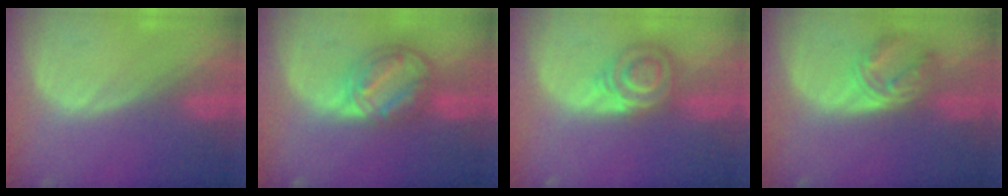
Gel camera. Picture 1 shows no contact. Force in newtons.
{"total": 8.1, "press": 7.0, "slide": 4.1}
{"total": 5.7, "press": 5.6, "slide": 1.0}
{"total": 5.5, "press": 5.0, "slide": 2.3}